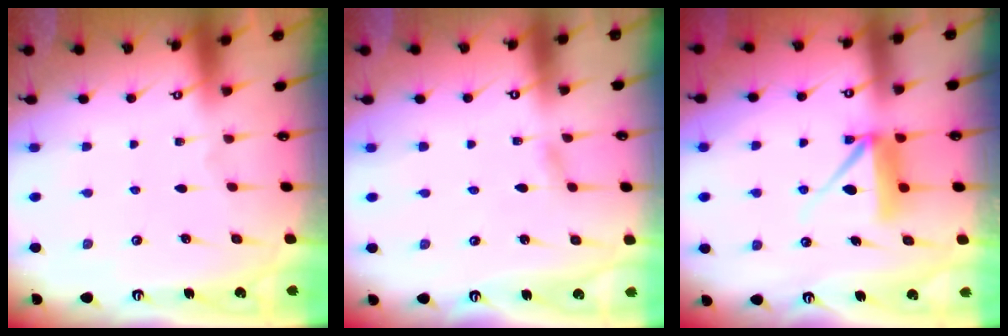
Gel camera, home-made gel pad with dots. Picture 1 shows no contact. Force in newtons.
{"total": 2.2, "press": 2.2, "slide": 0.3}
{"total": 9.2, "press": 9.1, "slide": 0.8}